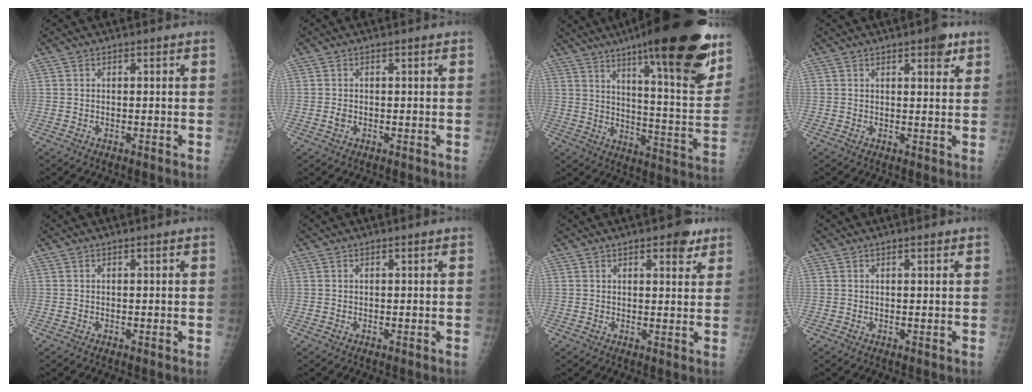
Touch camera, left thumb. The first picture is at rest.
{"total": 1.0, "force": [-0.1, 0.6, 0.8], "torque": [-0.013, -0.001, -0.001]}
{"total": 29.0, "force": [18.4, 5.7, 21.7], "torque": [-0.303, -0.055, 0.268]}
{"total": 4.1, "force": [2.4, 1.5, 3.0], "torque": [-0.028, -0.010, 0.028]}
{"total": 0.0}
{"total": 0.0}
{"total": 5.0, "force": [3.0, 2.0, 3.4], "torque": [-0.028, -0.013, 0.034]}
{"total": 1.0, "force": [0.7, 0.3, 0.7], "torque": [-0.010, -0.002, 0.010]}